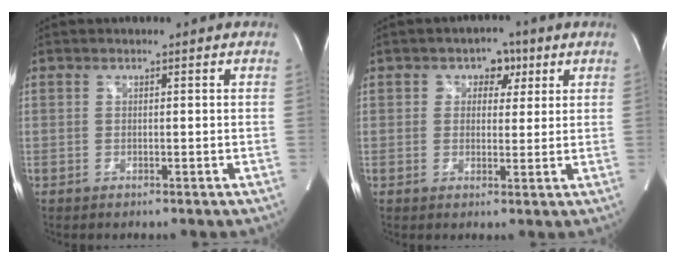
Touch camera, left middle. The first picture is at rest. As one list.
[{"total": 4.1, "force": [1.7, 3.0, 2.1], "torque": [-0.022, 0.012, 0.024]}]